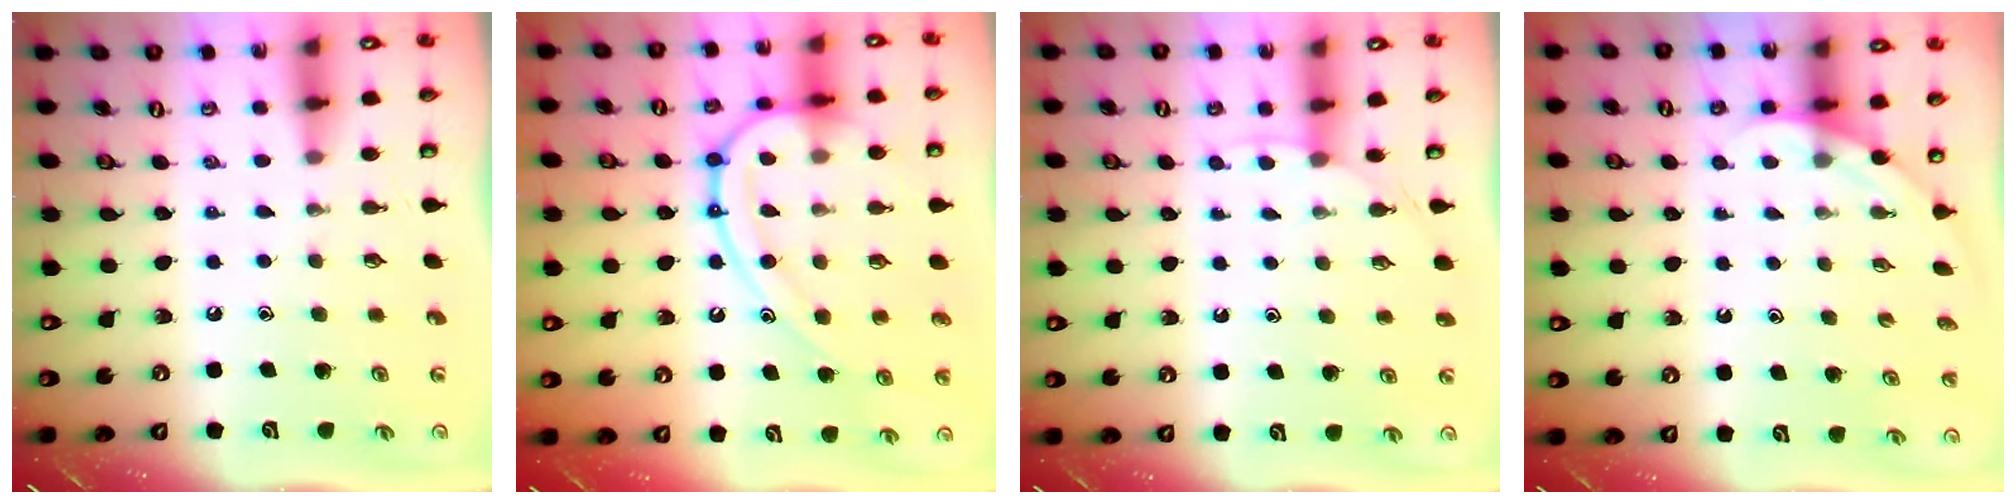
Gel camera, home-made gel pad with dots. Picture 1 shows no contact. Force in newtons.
{"total": 16.0, "press": 16.0, "slide": 1.5}
{"total": 3.0, "press": 3.0, "slide": 0.4}
{"total": 2.2, "press": 2.2, "slide": 0.0}